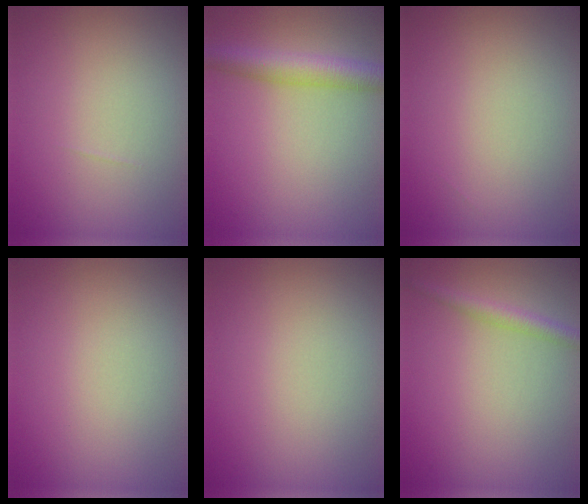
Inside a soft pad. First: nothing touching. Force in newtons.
{"total": 4.4, "press": 4.4, "slide": 0.1}
{"total": 0.0}
{"total": 0.0}
{"total": 0.0}
{"total": 2.1, "press": 2.1, "slide": 0.1}